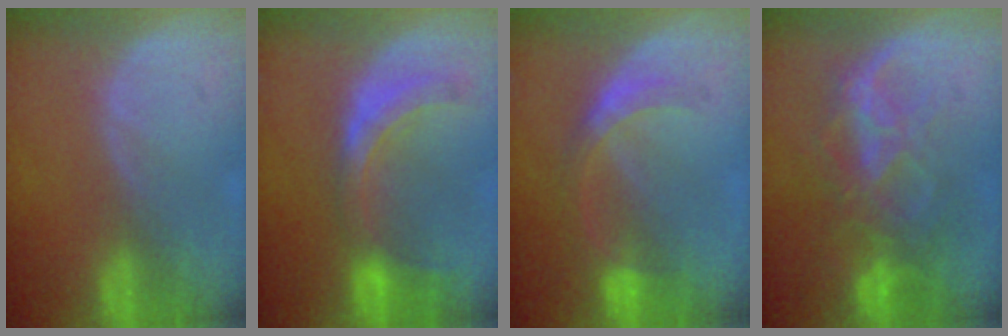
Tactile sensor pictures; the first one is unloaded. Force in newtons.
{"total": 7.5, "press": 6.8, "slide": 3.2}
{"total": 5.3, "press": 4.8, "slide": 2.2}
{"total": 8.6, "press": 7.5, "slide": 4.3}